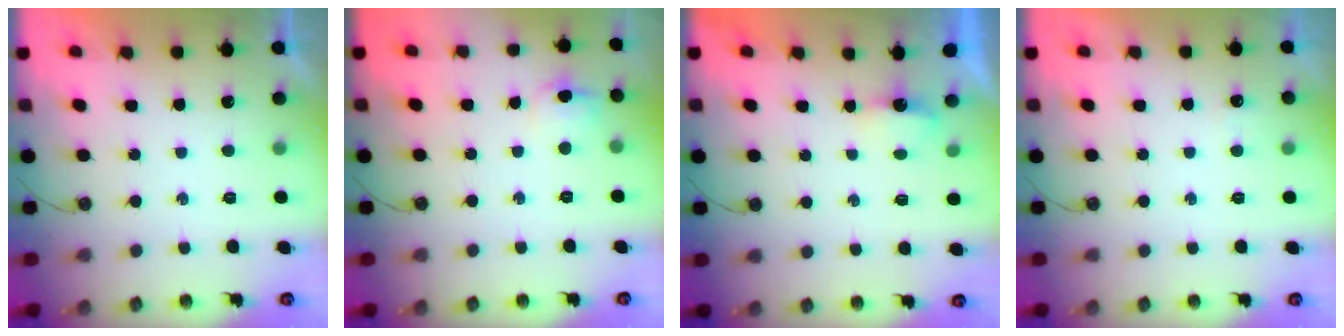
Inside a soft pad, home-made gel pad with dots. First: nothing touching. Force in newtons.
{"total": 4.7, "press": 4.5, "slide": 1.5}
{"total": 2.9, "press": 2.8, "slide": 0.6}
{"total": 2.9, "press": 2.8, "slide": 0.7}